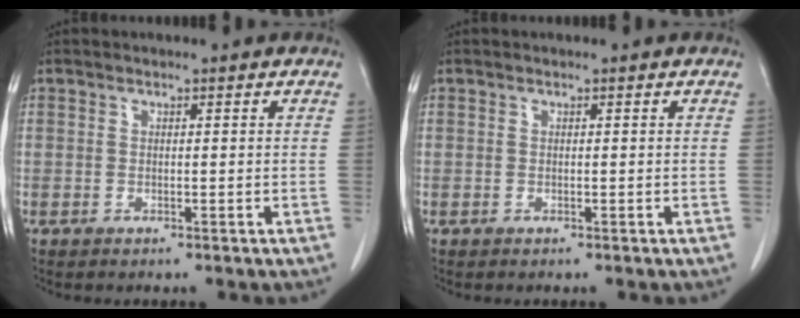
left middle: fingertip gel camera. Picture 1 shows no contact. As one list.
[{"total": 0.0}]